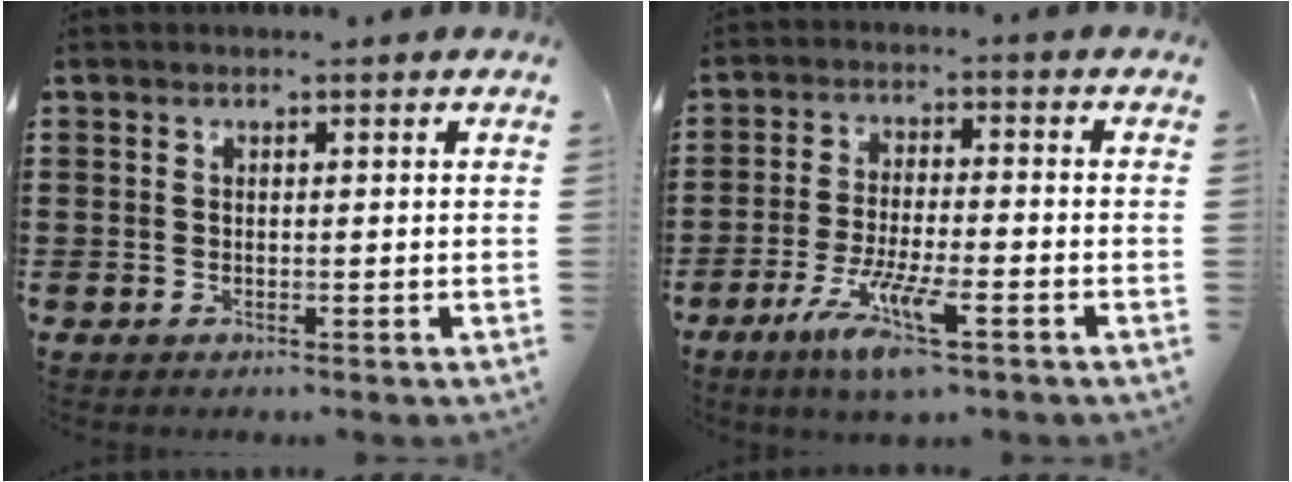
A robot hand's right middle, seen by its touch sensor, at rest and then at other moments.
{"total": 7.9, "force": [-4.7, 1.0, 6.3], "torque": [-0.131, -0.016, -0.087]}